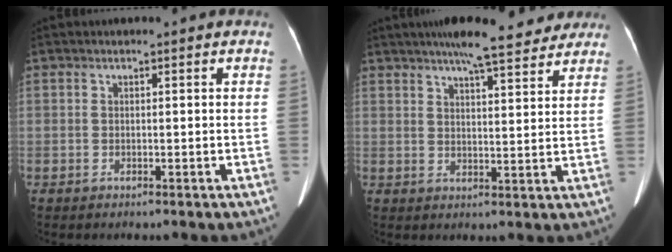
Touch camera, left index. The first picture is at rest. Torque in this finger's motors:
{"motor_torque": [0.91, -1.23, 0.16, 0.09]}